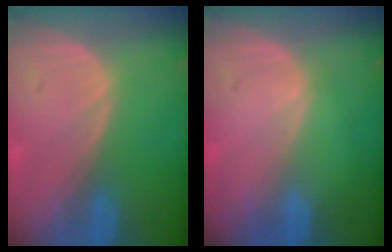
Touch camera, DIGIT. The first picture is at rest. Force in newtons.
{"total": 0.0}